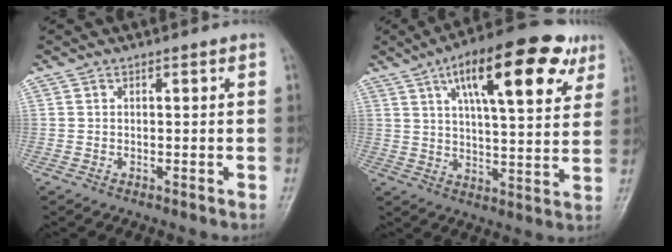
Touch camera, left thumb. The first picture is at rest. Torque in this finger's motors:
{"motor_torque": [0.77, 0.77, 1.67, -1.10, 0.19]}